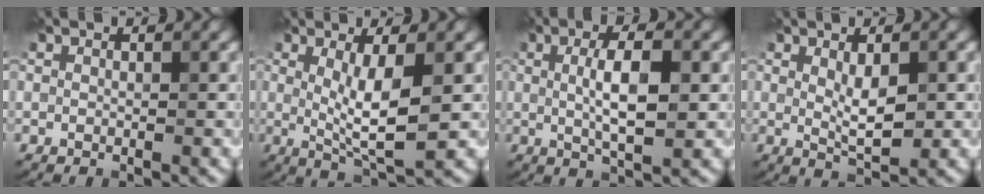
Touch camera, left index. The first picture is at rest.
{"total": 4.9, "force": [0.3, 1.2, 4.7], "torque": [-0.089, -0.011, 0.010]}
{"total": 4.9, "force": [0.3, 1.4, 4.7], "torque": [-0.089, 0.003, 0.006]}
{"total": 3.1, "force": [0.4, 1.0, 2.9], "torque": [-0.056, -0.005, 0.011]}